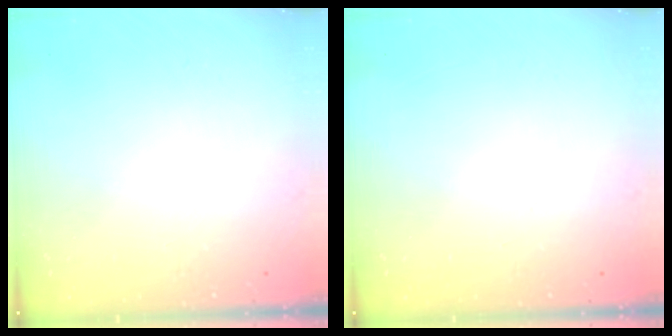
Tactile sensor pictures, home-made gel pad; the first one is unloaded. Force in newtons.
{"total": 0.0}